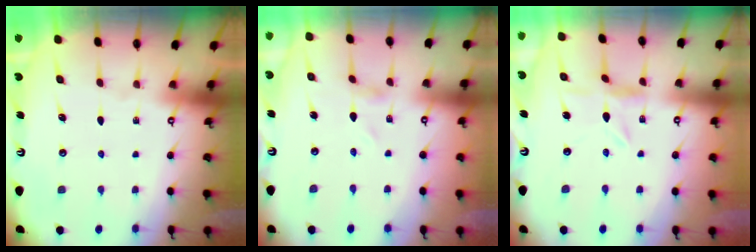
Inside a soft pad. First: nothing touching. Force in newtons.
{"total": 1.2, "press": 1.2, "slide": 0.1}
{"total": 1.7, "press": 1.7, "slide": 0.2}